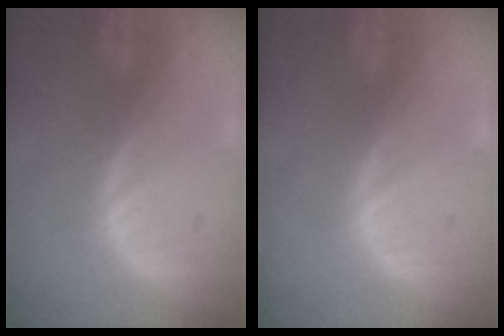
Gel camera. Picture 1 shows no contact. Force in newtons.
{"total": 0.0}